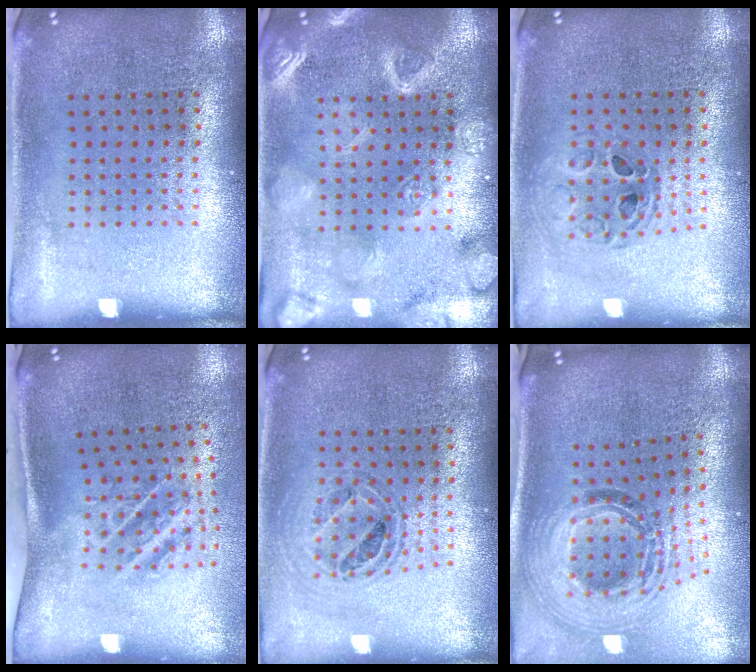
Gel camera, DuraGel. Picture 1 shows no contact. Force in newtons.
{"total": 3.1, "press": 3.1, "slide": 0.3}
{"total": 0.9, "press": 0.8, "slide": 0.1}
{"total": 1.9, "press": 1.1, "slide": 1.6}
{"total": 0.7, "press": 0.7, "slide": 0.2}
{"total": 2.1, "press": 1.6, "slide": 1.4}